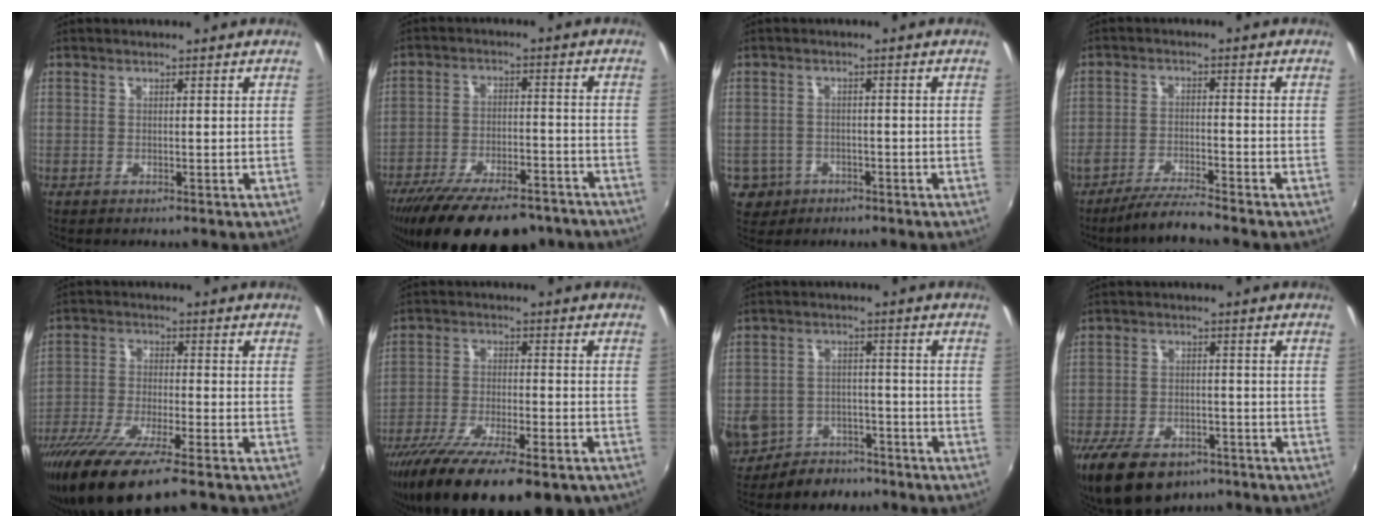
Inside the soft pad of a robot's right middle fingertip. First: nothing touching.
{"total": 21.8, "force": [-17.2, 7.4, 11.3], "torque": [-0.216, -0.035, -0.247]}
{"total": 6.4, "force": [-2.5, 5.6, 1.7], "torque": [-0.059, -0.001, -0.032]}
{"total": 6.0, "force": [-5.4, -0.4, 2.6], "torque": [-0.068, -0.008, -0.099]}
{"total": 14.6, "force": [-10.6, 2.6, 9.7], "torque": [-0.201, -0.050, -0.194]}
{"total": 20.8, "force": [-14.8, 6.3, 13.2], "torque": [-0.249, -0.060, -0.233]}
{"total": 16.0, "force": [-8.7, 11.9, 6.3], "torque": [-0.188, 0.010, -0.120]}
{"total": 15.0, "force": [-10.2, 8.0, 7.6], "torque": [-0.184, -0.027, -0.166]}